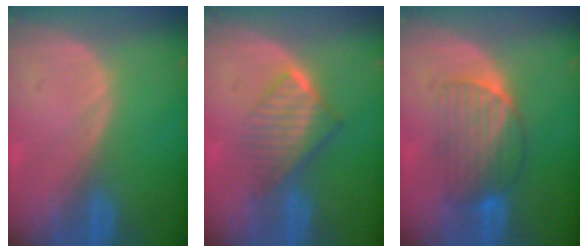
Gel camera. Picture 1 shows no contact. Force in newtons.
{"total": 6.4, "press": 5.7, "slide": 2.9}
{"total": 6.7, "press": 6.4, "slide": 1.8}